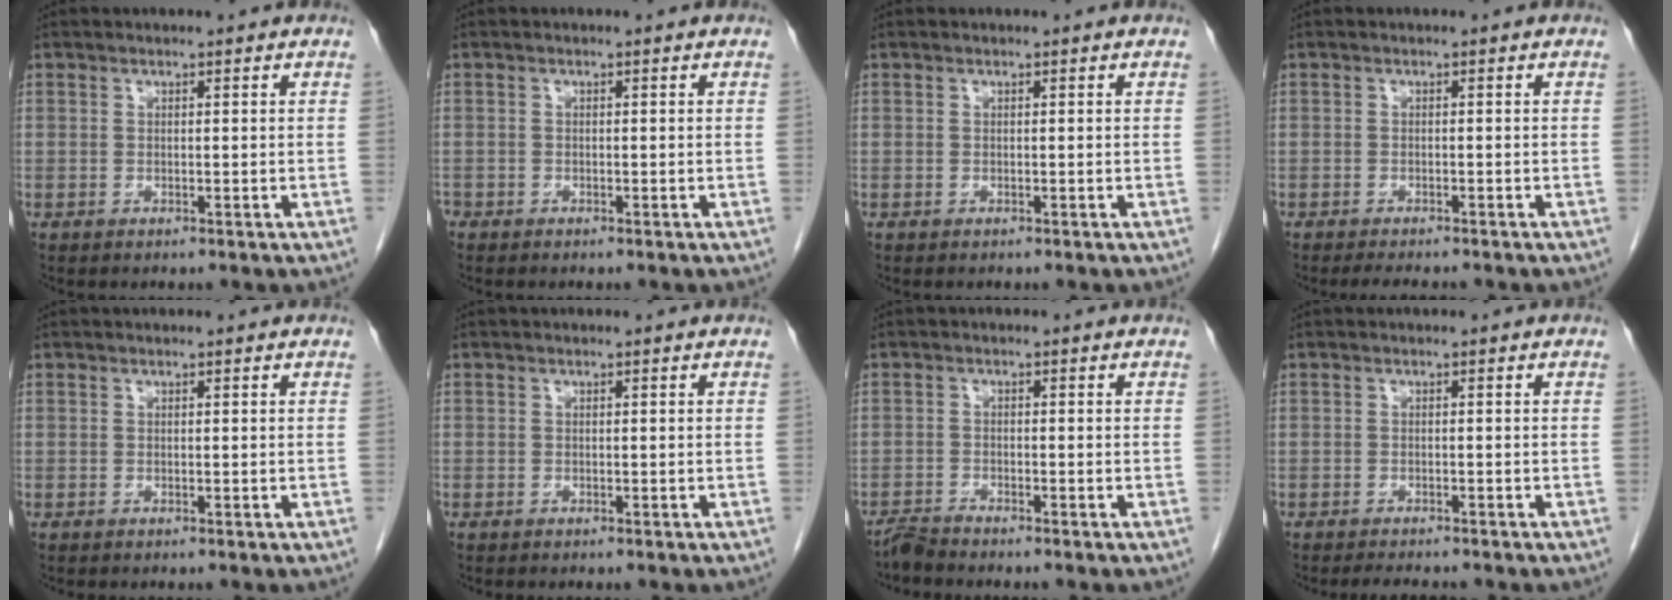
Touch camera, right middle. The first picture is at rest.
{"total": 0.9, "force": [-0.7, 0.5, 0.2], "torque": [-0.006, 0.000, -0.014]}
{"total": 0.0}
{"total": 3.7, "force": [-3.3, 0.6, 1.6], "torque": [-0.023, -0.008, -0.045]}
{"total": 0.0}
{"total": 0.0}
{"total": 2.0, "force": [-1.9, -0.4, 0.2], "torque": [-0.008, -0.009, -0.041]}
{"total": 3.3, "force": [-3.0, 0.5, 1.2], "torque": [-0.019, -0.008, -0.041]}